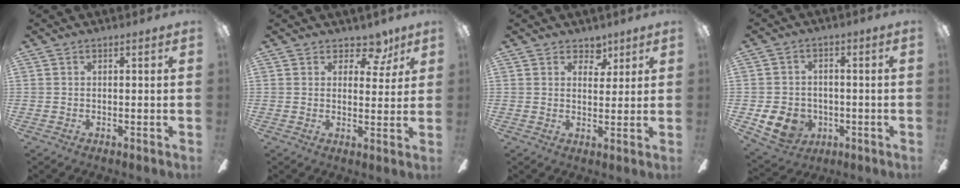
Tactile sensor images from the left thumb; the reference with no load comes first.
{"total": 6.9, "force": [4.8, 4.0, 3.0], "torque": [-0.024, -0.024, 0.081]}
{"total": 4.9, "force": [3.5, 3.0, 1.4], "torque": [-0.008, -0.017, 0.059]}
{"total": 9.5, "force": [-3.0, 8.0, 4.3], "torque": [-0.109, 0.022, -0.053]}